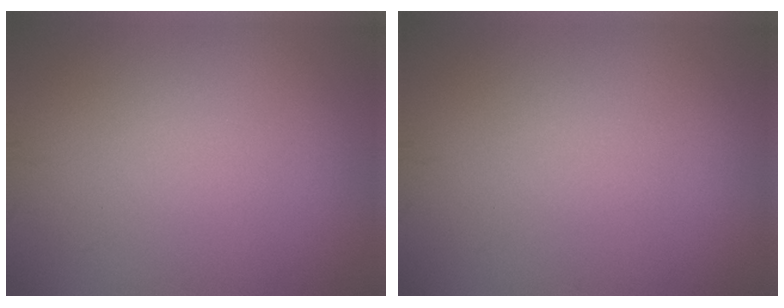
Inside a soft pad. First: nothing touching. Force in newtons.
{"total": 0.0}